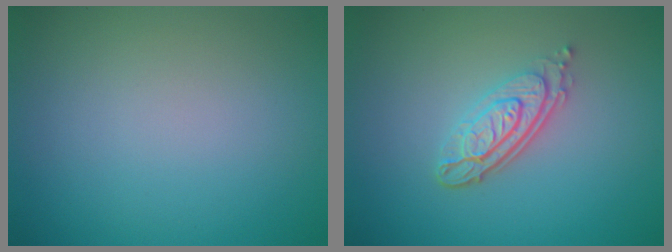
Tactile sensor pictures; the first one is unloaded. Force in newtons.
{"total": 3.8, "press": 2.9, "slide": 2.6}